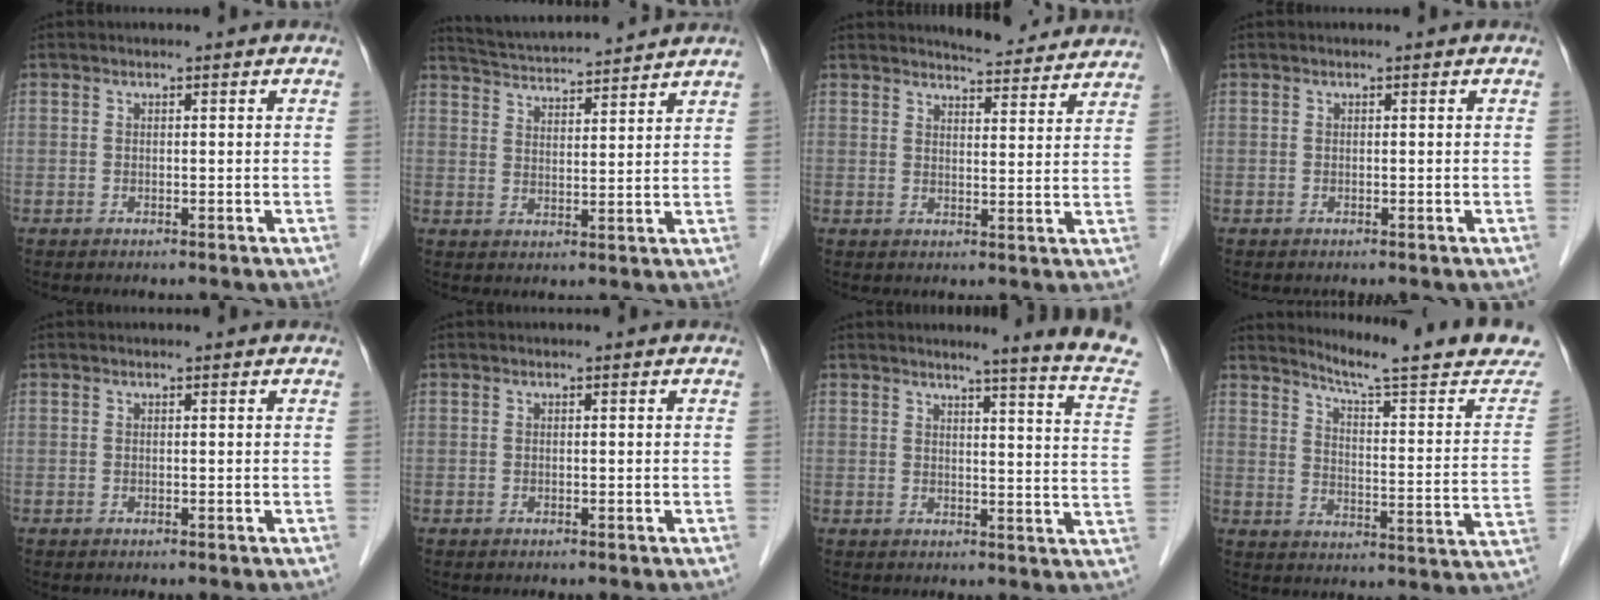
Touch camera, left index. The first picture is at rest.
{"total": 11.8, "force": [11.3, 0.0, 3.5], "torque": [-0.071, 0.021, 0.172]}
{"total": 9.3, "force": [9.1, 1.3, 1.7], "torque": [-0.019, -0.004, 0.104]}
{"total": 0.0}
{"total": 0.0}
{"total": 0.0}
{"total": 11.7, "force": [10.3, -1.5, 5.3], "torque": [-0.063, -0.063, 0.095]}
{"total": 18.5, "force": [16.9, 0.4, 7.4], "torque": [-0.105, -0.075, 0.209]}